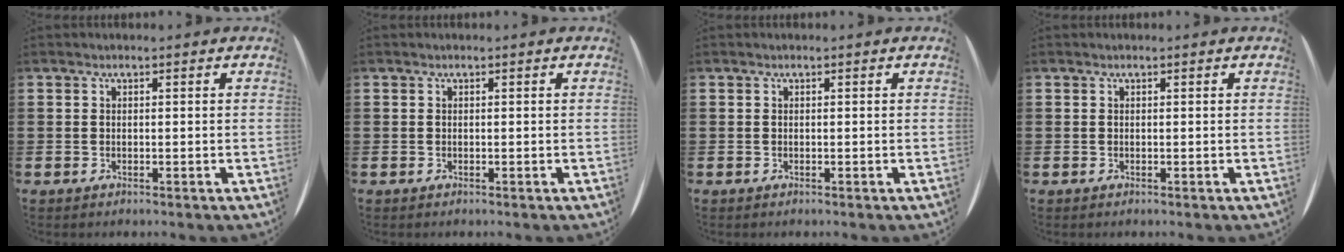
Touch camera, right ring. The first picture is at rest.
{"total": 0.0}
{"total": 0.0}
{"total": 0.0}